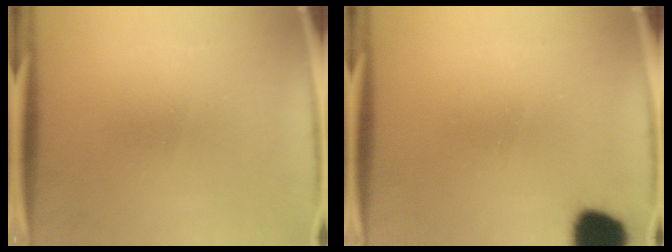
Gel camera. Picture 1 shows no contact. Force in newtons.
{"total": 9.2}